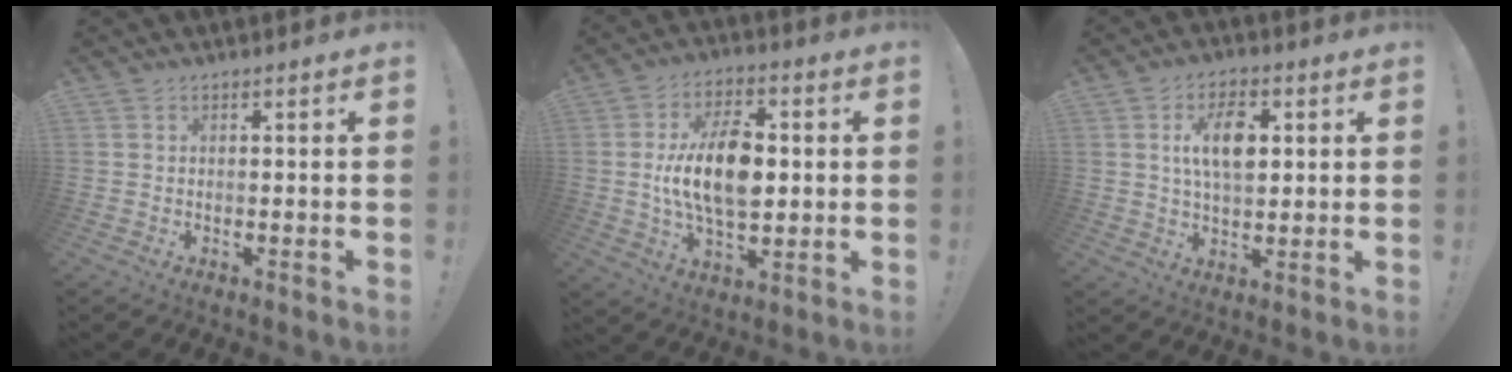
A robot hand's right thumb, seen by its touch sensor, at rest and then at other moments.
{"total": 16.9, "force": [0.6, 10.1, 13.6], "torque": [-0.236, 0.008, 0.011]}
{"total": 11.0, "force": [2.5, 6.5, 8.6], "torque": [-0.126, 0.007, 0.043]}